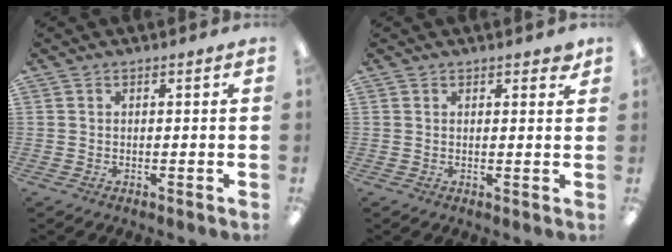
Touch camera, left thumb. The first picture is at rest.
{"total": 1.8, "force": [1.5, 0.7, 0.8], "torque": [-0.001, -0.006, 0.025]}